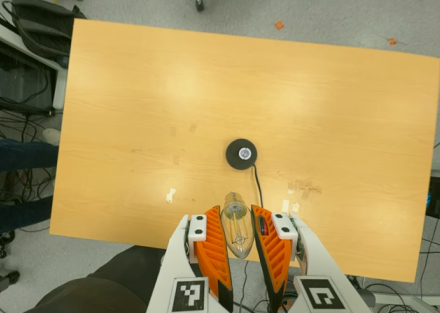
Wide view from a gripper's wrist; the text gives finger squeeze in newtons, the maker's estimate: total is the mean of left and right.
{"total": 13.5, "left": 15.1, "right": 11.9}